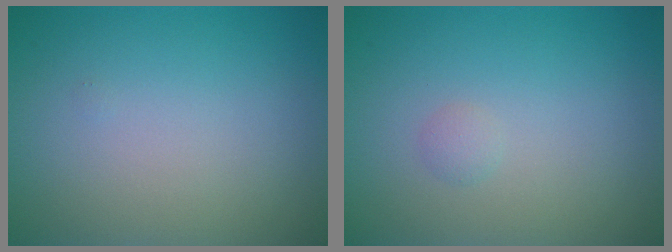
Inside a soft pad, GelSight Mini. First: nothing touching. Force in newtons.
{"total": 0.6, "press": 0.6, "slide": 0.0}